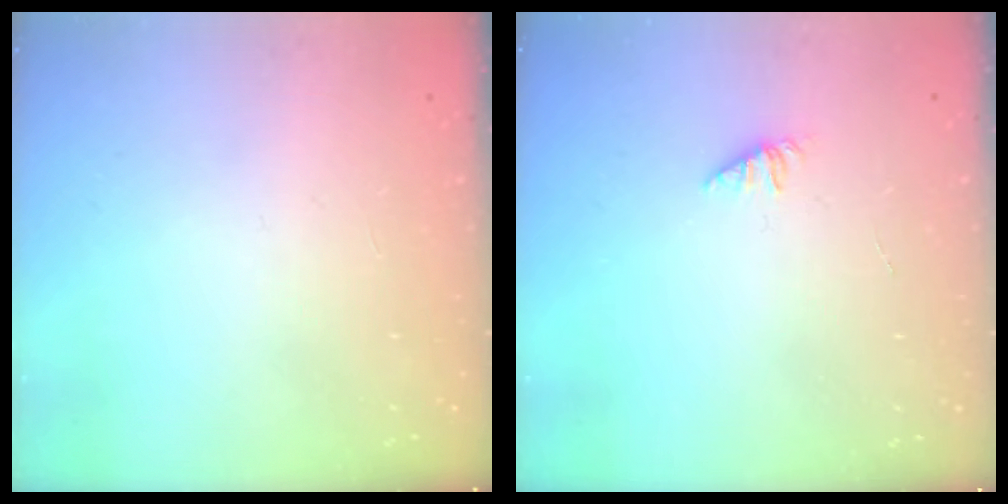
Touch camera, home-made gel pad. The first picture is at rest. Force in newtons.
{"total": 1.8, "press": 1.7, "slide": 0.4}